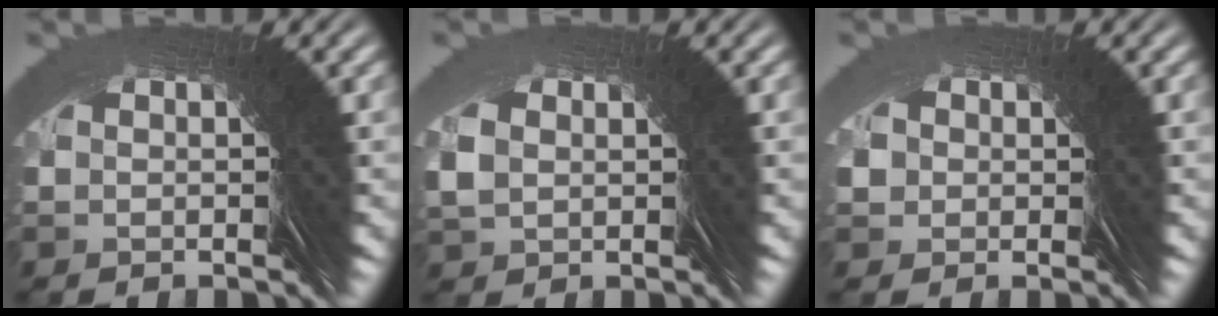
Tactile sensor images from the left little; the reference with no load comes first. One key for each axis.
{"total": 0.9, "fx": 0.7, "fy": 0.5, "fz": 0.0, "tx": 0.004, "ty": 0.013, "tz": 0.006}
{"total": 3.9, "fx": 0.6, "fy": 3.4, "fz": 1.8, "tx": -0.039, "ty": -0.003, "tz": 0.006}